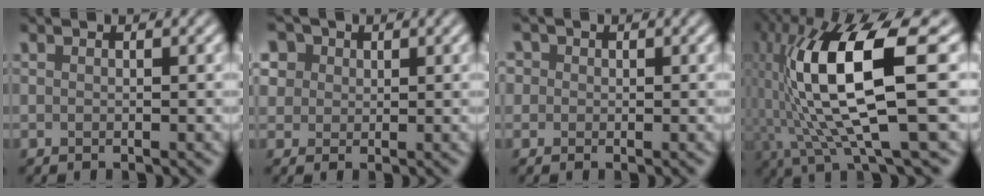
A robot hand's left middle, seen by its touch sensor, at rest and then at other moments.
{"total": 7.2, "force": [3.7, 5.4, 3.1], "torque": [-0.064, 0.024, 0.043]}
{"total": 2.9, "force": [1.2, 2.4, 1.1], "torque": [-0.008, 0.017, -0.001]}
{"total": 12.2, "force": [0.3, 2.6, 12.0], "torque": [-0.223, 0.011, 0.010]}